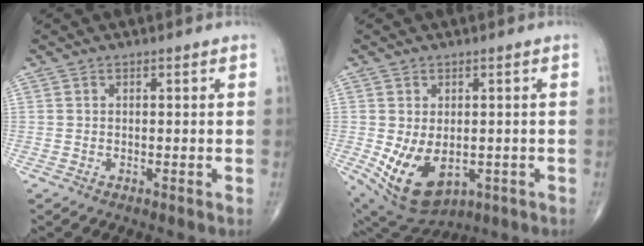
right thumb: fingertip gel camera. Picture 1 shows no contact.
{"total": 11.3, "force": [-2.3, 7.1, 8.6], "torque": [-0.138, -0.010, -0.013]}